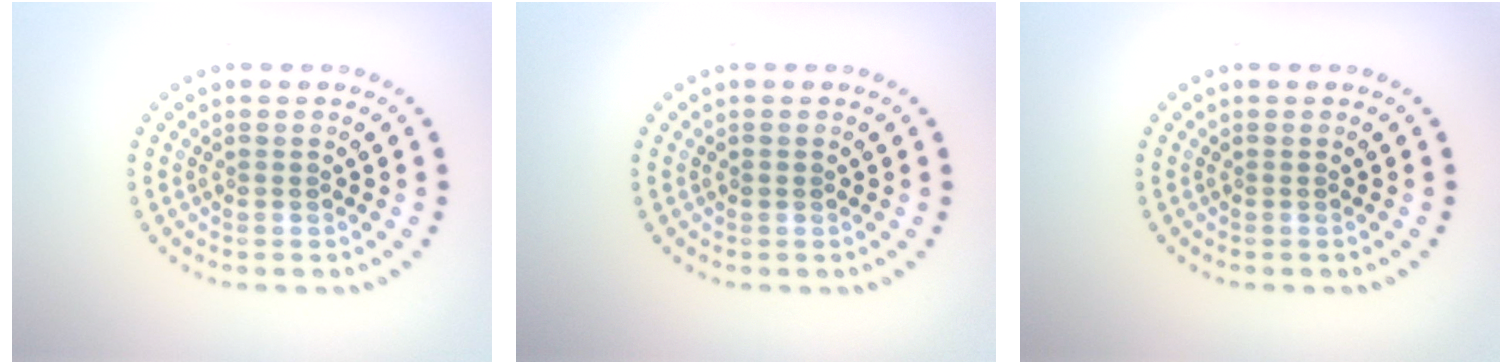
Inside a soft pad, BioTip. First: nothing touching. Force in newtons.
{"total": 0.5, "press": 0.5, "slide": 0.1}
{"total": 0.0}